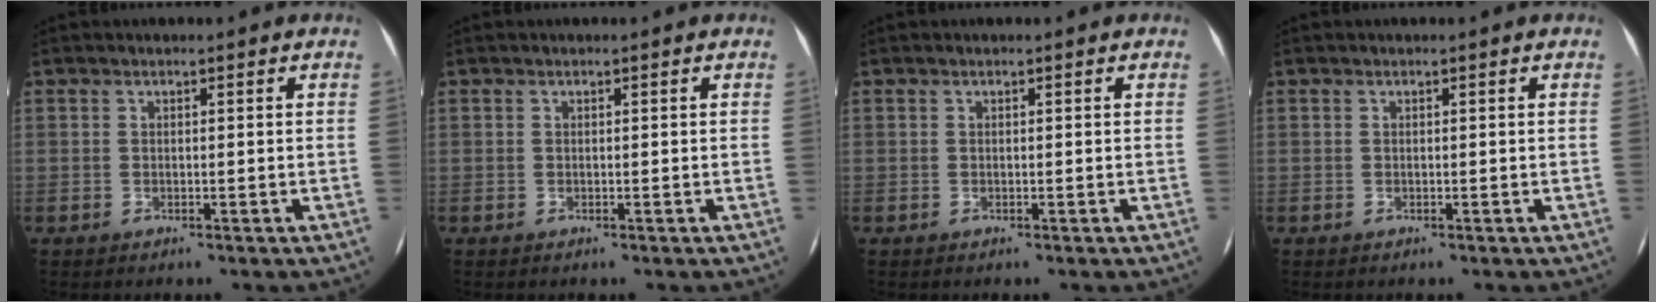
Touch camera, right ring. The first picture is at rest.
{"total": 0.0}
{"total": 0.0}
{"total": 0.0}